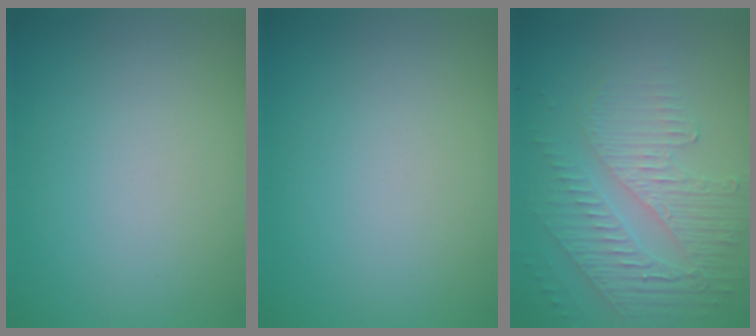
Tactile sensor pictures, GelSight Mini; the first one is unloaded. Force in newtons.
{"total": 0.0}
{"total": 5.5, "press": 3.3, "slide": 4.4}